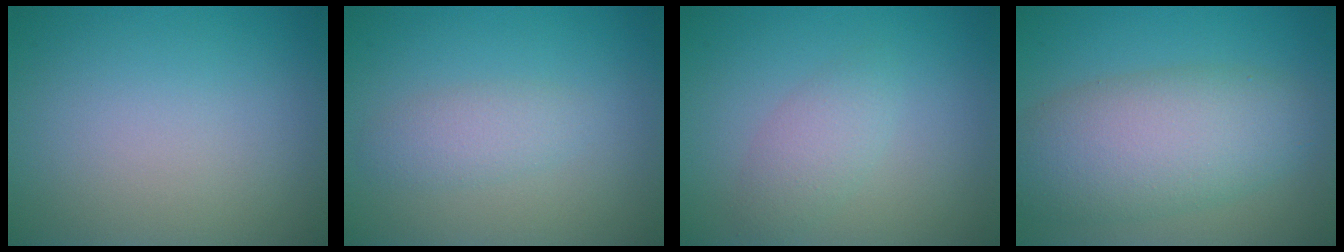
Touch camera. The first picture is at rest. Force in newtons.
{"total": 2.0, "press": 2.0, "slide": 0.1}
{"total": 2.1, "press": 2.1, "slide": 0.1}
{"total": 7.5, "press": 7.5, "slide": 0.4}